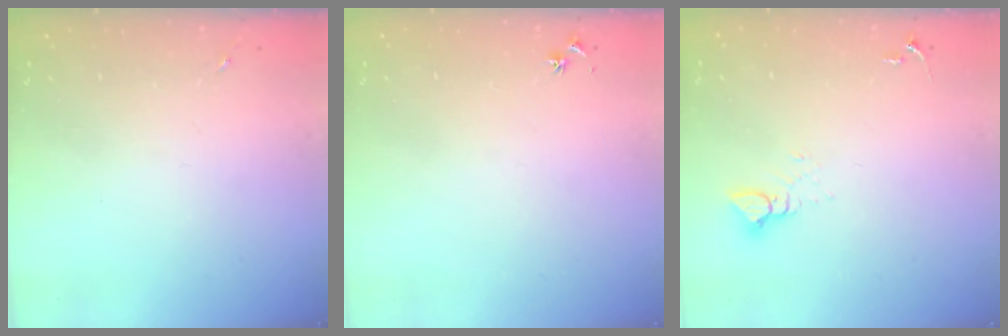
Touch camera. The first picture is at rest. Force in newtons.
{"total": 3.0, "press": 2.9, "slide": 0.4}
{"total": 3.7, "press": 3.7, "slide": 0.1}